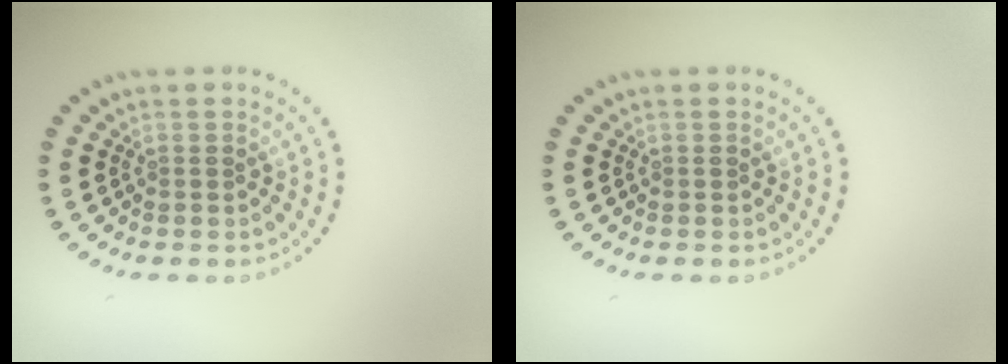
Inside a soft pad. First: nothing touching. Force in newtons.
{"total": 0.0}